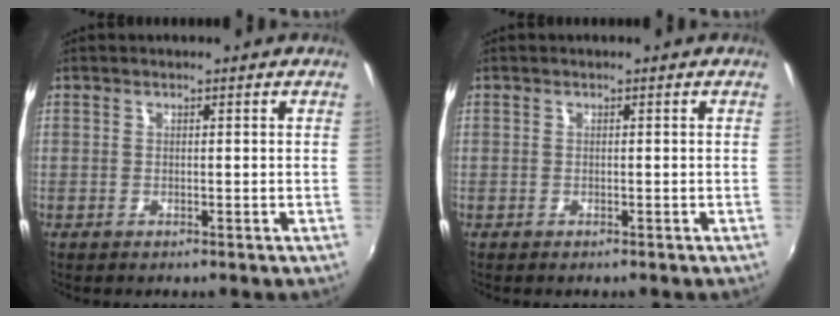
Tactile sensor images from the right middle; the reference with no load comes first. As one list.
[{"total": 0.6, "force": [-0.4, 0.4, -0.1], "torque": [0.001, -0.003, -0.007]}]